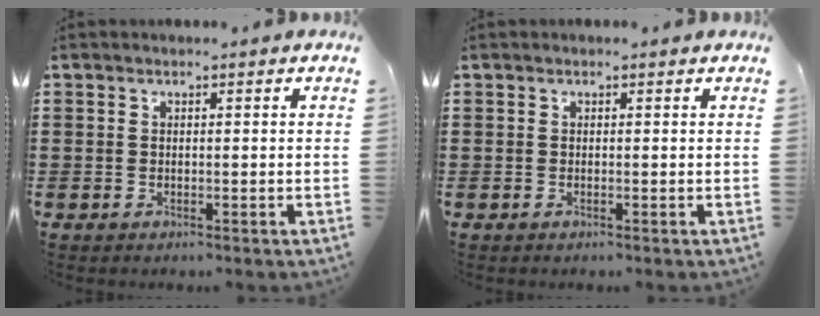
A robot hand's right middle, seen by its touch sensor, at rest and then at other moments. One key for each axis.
{"total": 0.0}